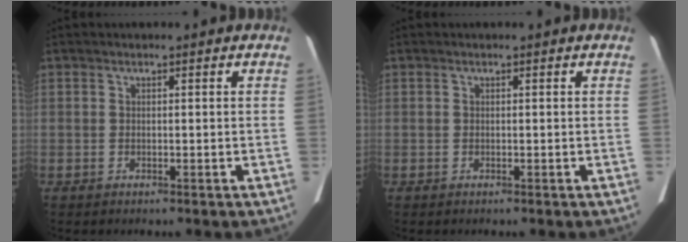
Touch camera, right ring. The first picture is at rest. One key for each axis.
{"total": 0.0}